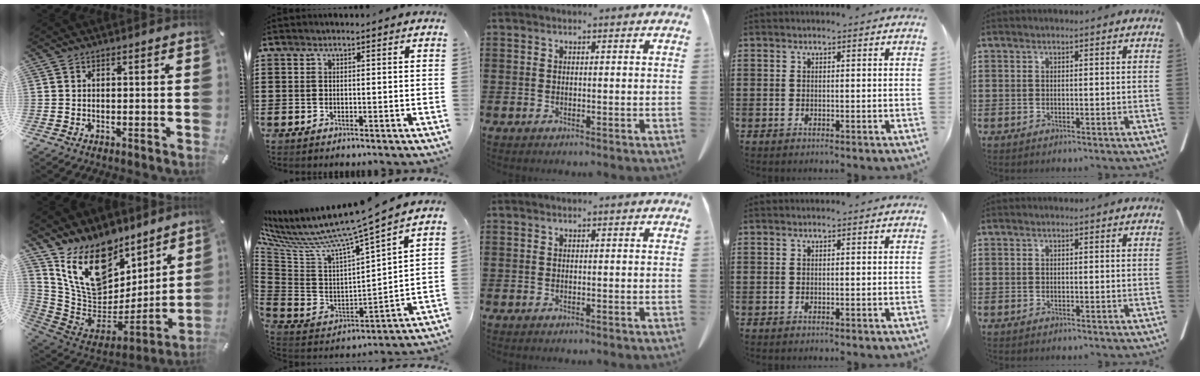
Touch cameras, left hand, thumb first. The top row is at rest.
{"thumb": {"total": 19.3, "force": [11.3, 12.3, 9.5], "torque": [-0.160, -0.086, 0.208]}, "index": {"total": 8.9, "force": [7.2, -0.9, 5.1], "torque": [-0.122, -0.063, 0.109]}}